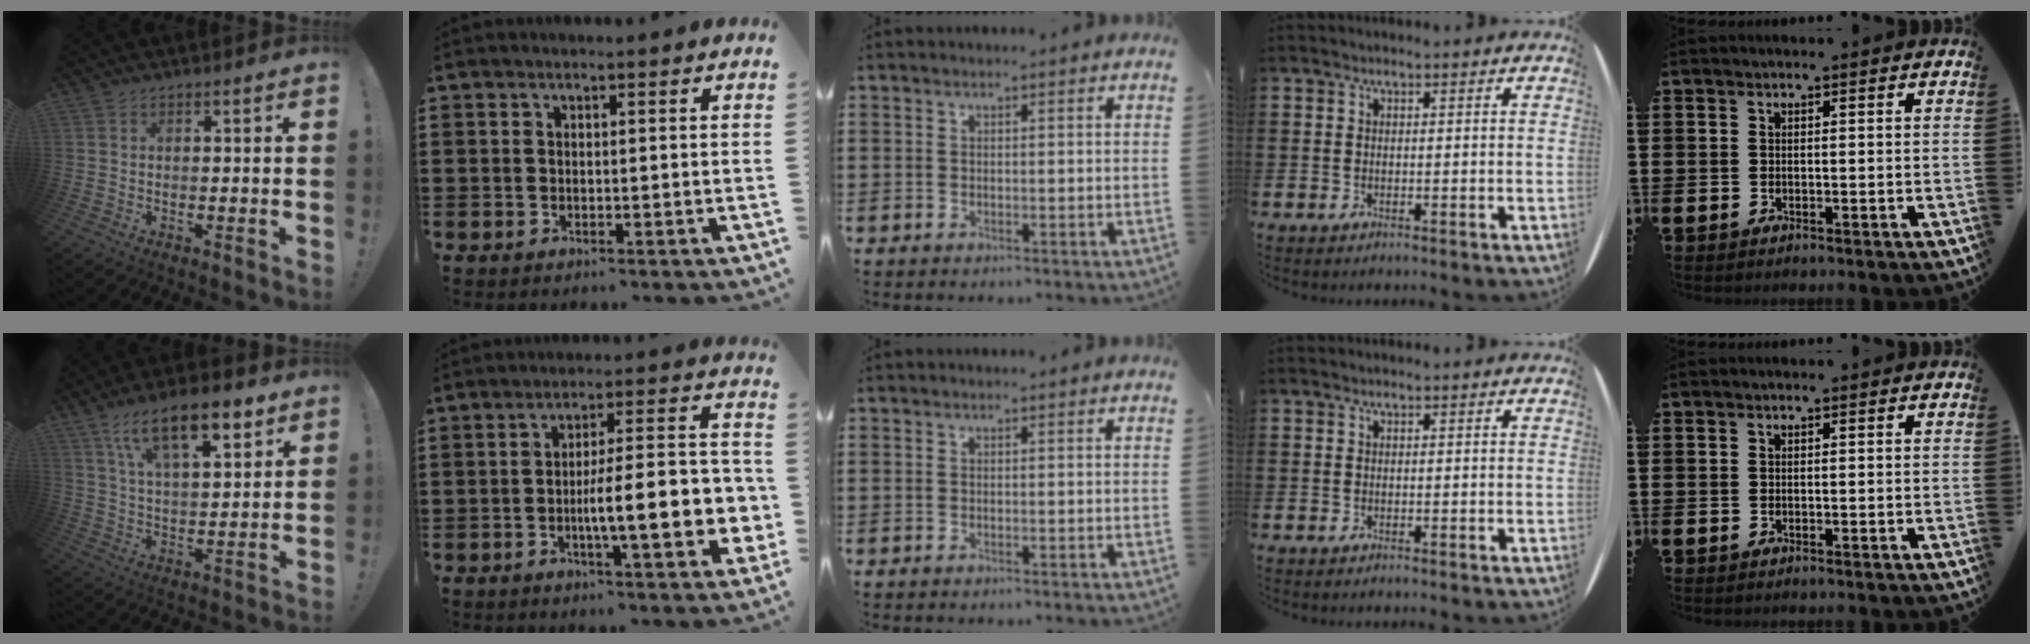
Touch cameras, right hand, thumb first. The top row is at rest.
{"thumb": {"total": 16.1, "force": [9.2, 6.1, 11.7], "torque": [-0.194, -0.035, 0.155]}, "index": {"total": 12.0, "force": [-3.1, 2.7, 11.2], "torque": [-0.169, -0.013, -0.059]}}